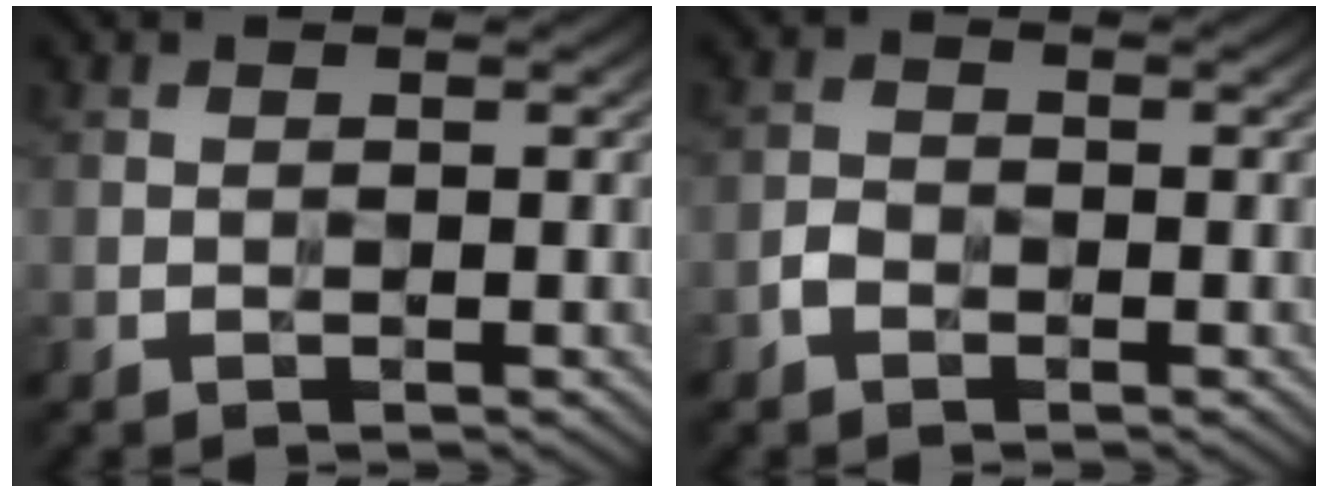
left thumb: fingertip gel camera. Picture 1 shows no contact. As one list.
[{"total": 1.8, "force": [-1.1, 1.2, 0.7], "torque": [-0.013, 0.003, -0.028]}]